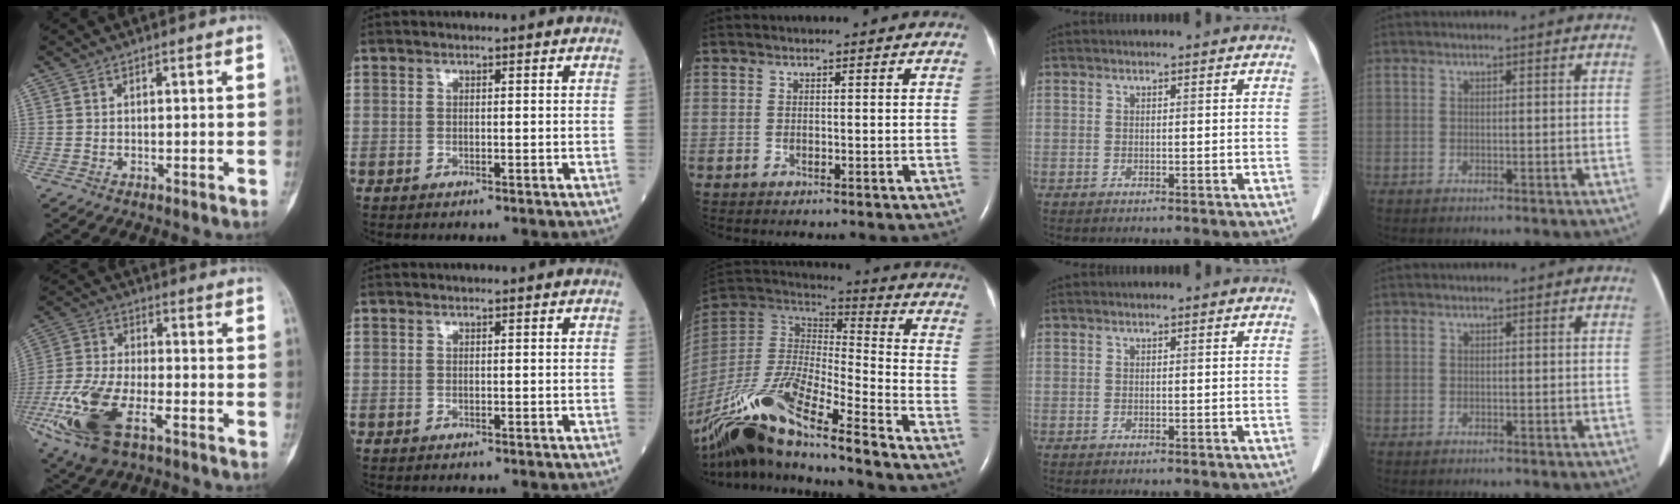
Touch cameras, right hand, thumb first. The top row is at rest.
{"thumb": {"total": 16.8, "force": [-7.3, 7.5, 13.2], "torque": [-0.286, 0.007, -0.134]}, "middle": {"total": 23.9, "force": [-16.5, 3.9, 16.9], "torque": [-0.344, -0.032, -0.304]}}